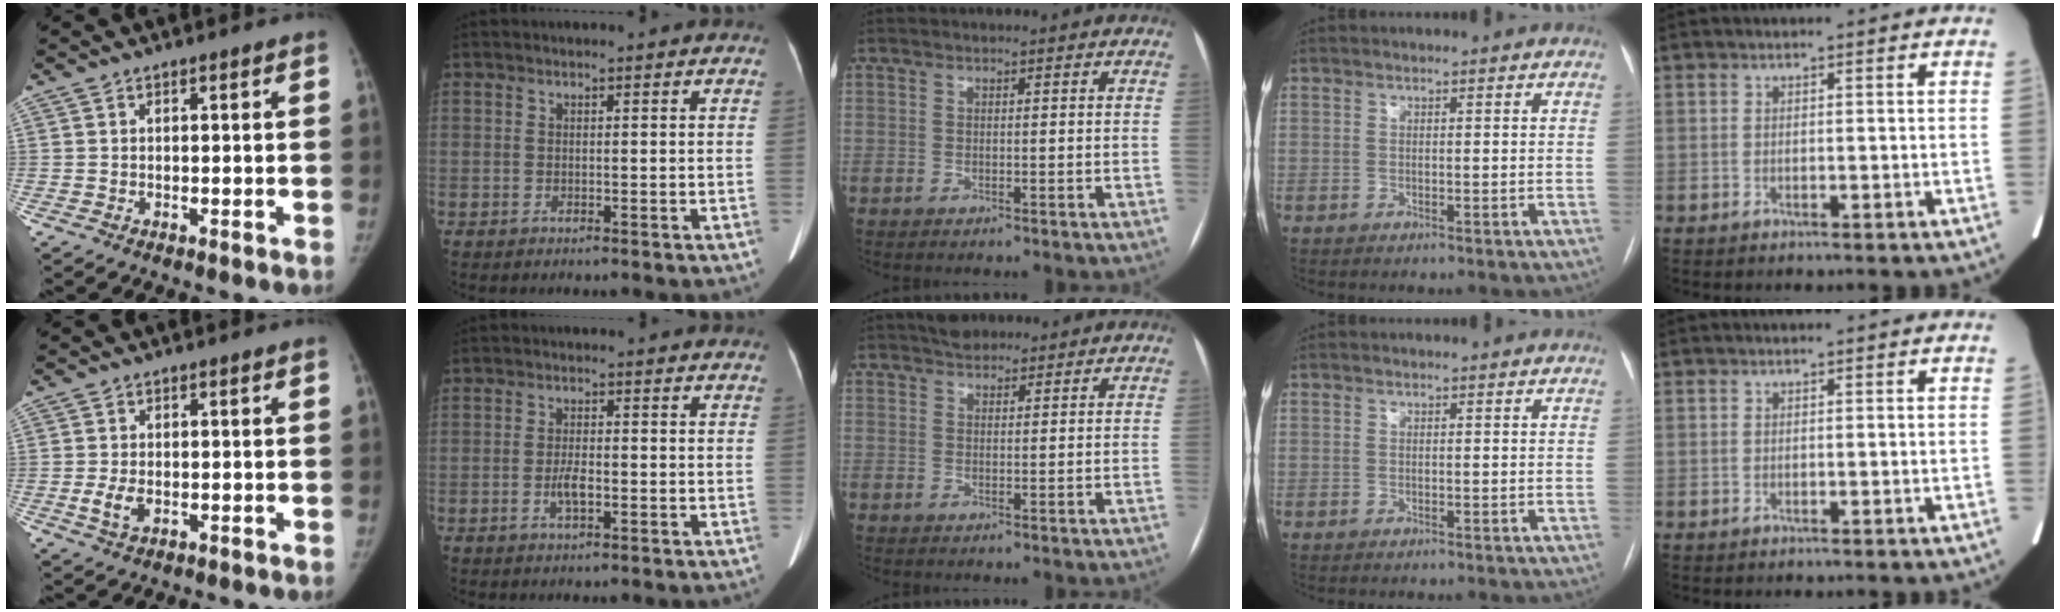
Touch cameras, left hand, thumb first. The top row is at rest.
{"thumb": {"total": 3.6, "force": [-0.8, 2.2, 2.8], "torque": [-0.057, -0.003, -0.012]}, "index": {"total": 2.8, "force": [-1.0, 0.8, 2.5], "torque": [-0.052, 0.001, -0.018]}, "middle": {"total": 2.9, "force": [2.5, 1.3, 0.8], "torque": [-0.013, 0.014, 0.038]}}